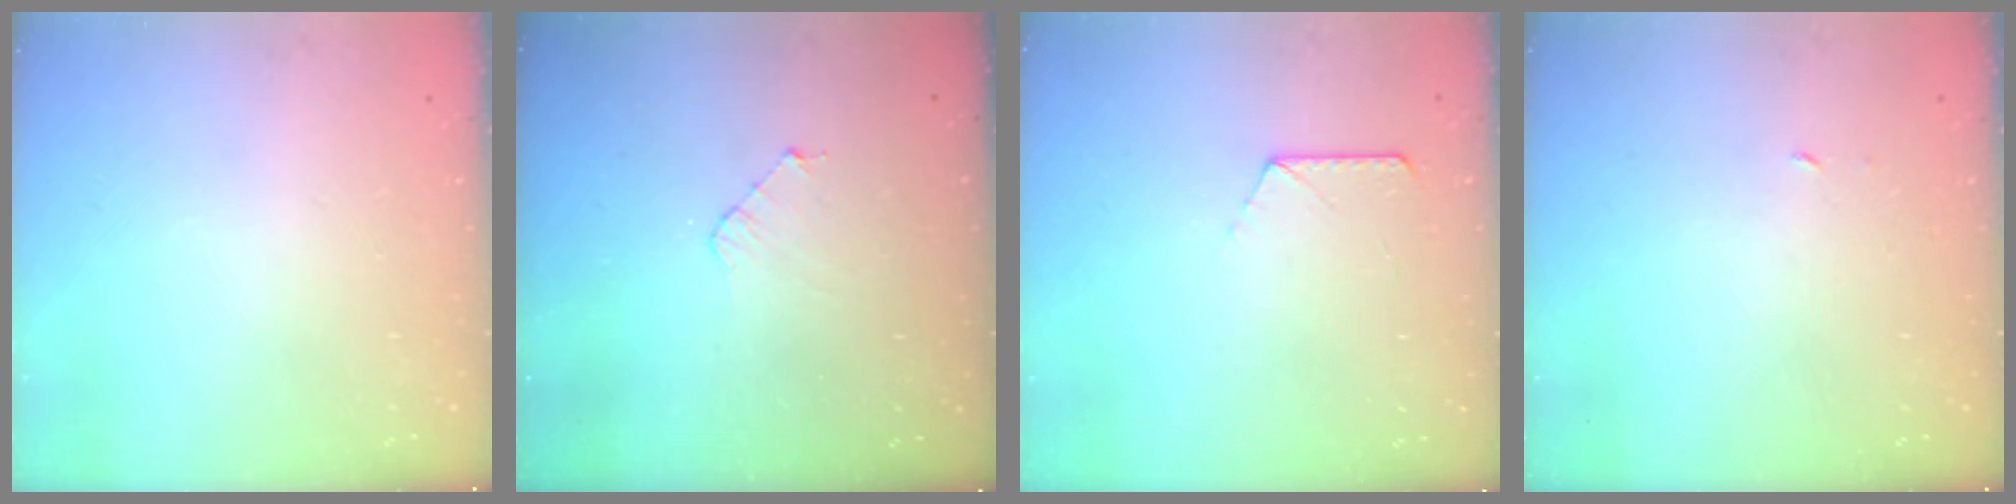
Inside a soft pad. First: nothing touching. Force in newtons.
{"total": 3.7, "press": 3.6, "slide": 0.3}
{"total": 6.5, "press": 6.5, "slide": 0.7}
{"total": 1.8, "press": 1.8, "slide": 0.1}